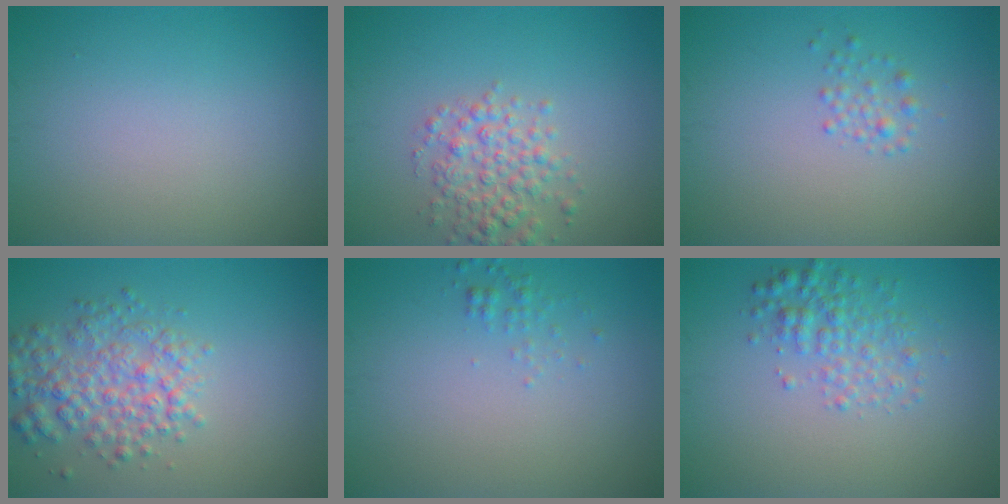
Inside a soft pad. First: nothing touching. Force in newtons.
{"total": 3.5, "press": 3.5, "slide": 0.1}
{"total": 1.2, "press": 1.2, "slide": 0.0}
{"total": 4.5, "press": 4.5, "slide": 0.2}
{"total": 0.9, "press": 0.9, "slide": 0.0}
{"total": 2.8, "press": 2.8, "slide": 0.1}